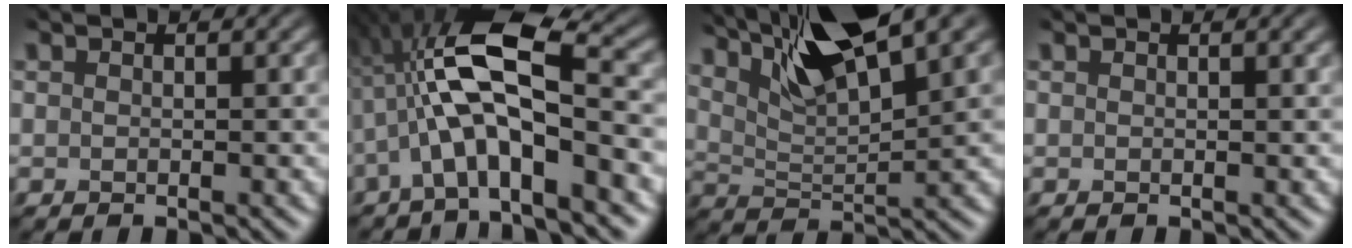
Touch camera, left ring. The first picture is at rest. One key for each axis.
{"total": 8.9, "fx": -2.1, "fy": 3.0, "fz": 8.1, "tx": -0.153, "ty": 0.020, "tz": -0.052}
{"total": 10.7, "fx": 6.6, "fy": 2.7, "fz": 8.0, "tx": -0.150, "ty": 0.007, "tz": 0.111}
{"total": 1.4, "fx": 0.9, "fy": 0.3, "fz": 1.0, "tx": -0.015, "ty": 0.006, "tz": 0.009}